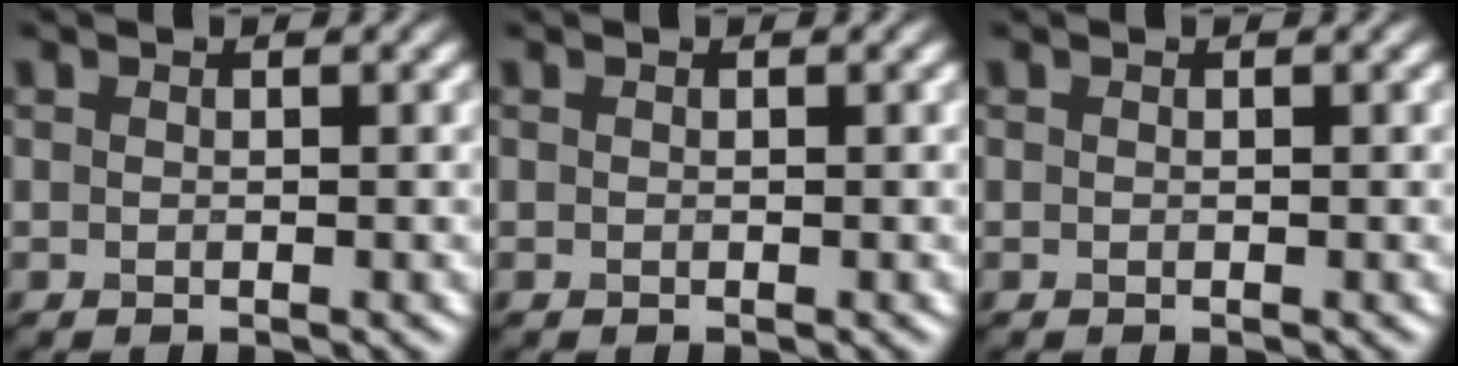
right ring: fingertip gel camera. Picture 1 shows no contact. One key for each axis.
{"total": 0.0}
{"total": 0.0}